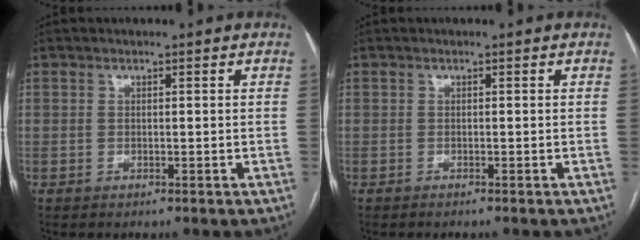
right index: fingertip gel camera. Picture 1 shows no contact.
{"total": 1.0, "force": [-0.9, -0.1, 0.5], "torque": [-0.005, -0.001, -0.011]}